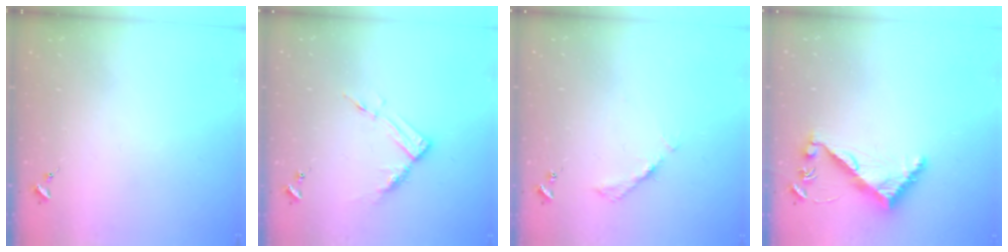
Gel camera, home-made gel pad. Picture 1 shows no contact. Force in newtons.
{"total": 8.8, "press": 8.8, "slide": 0.6}
{"total": 5.3, "press": 5.3, "slide": 0.5}
{"total": 8.0, "press": 8.0, "slide": 0.5}